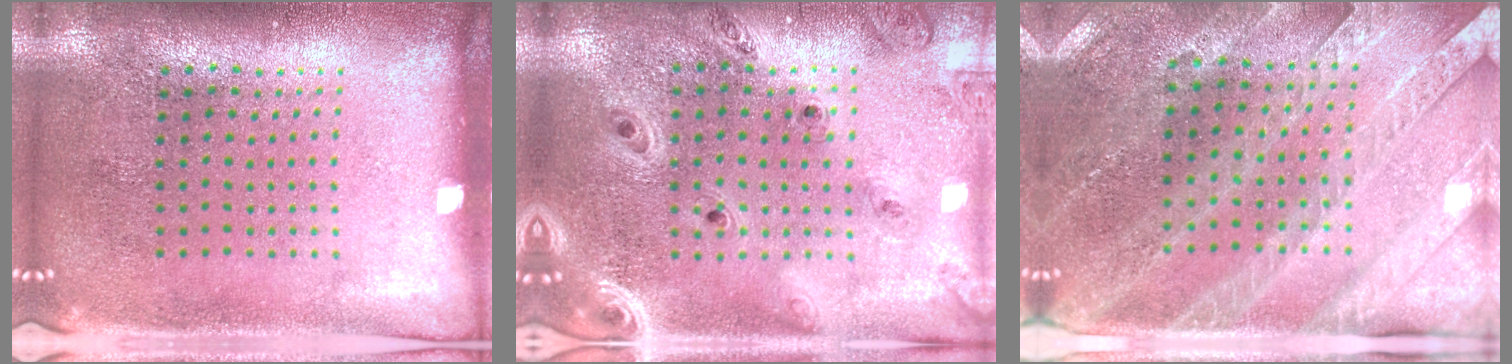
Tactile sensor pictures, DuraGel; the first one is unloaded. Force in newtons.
{"total": 1.4, "press": 1.3, "slide": 0.2}
{"total": 2.9, "press": 2.7, "slide": 1.2}